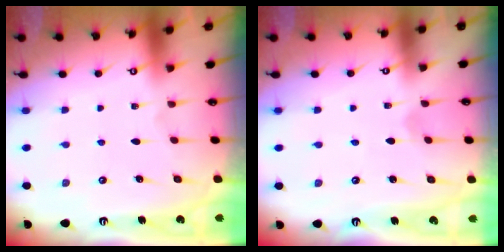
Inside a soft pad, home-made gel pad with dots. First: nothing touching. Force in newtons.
{"total": 0.7, "press": 0.7, "slide": 0.1}